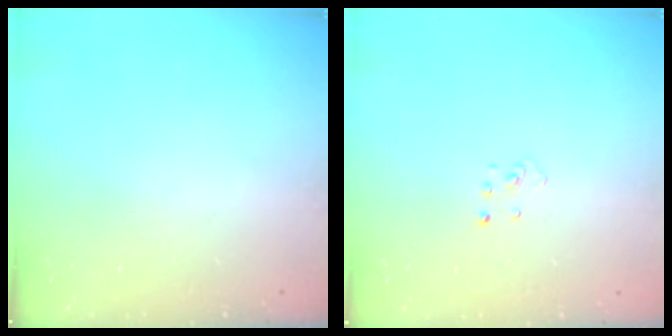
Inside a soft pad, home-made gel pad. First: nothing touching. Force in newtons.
{"total": 1.9, "press": 1.9, "slide": 0.1}